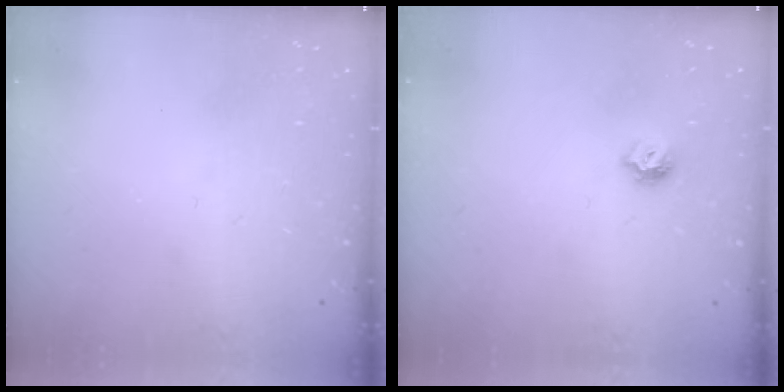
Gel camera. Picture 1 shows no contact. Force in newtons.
{"total": 6.5, "press": 6.5, "slide": 0.7}